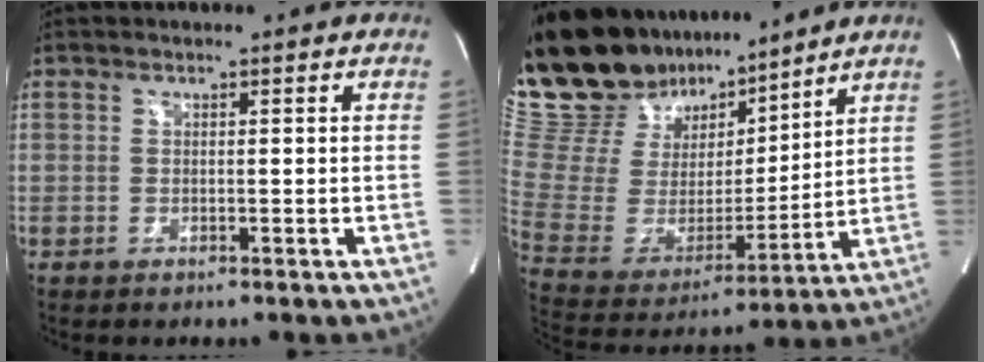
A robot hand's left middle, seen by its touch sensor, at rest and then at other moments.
{"total": 21.0, "force": [18.6, 6.4, 7.4], "torque": [-0.142, 0.007, 0.335]}